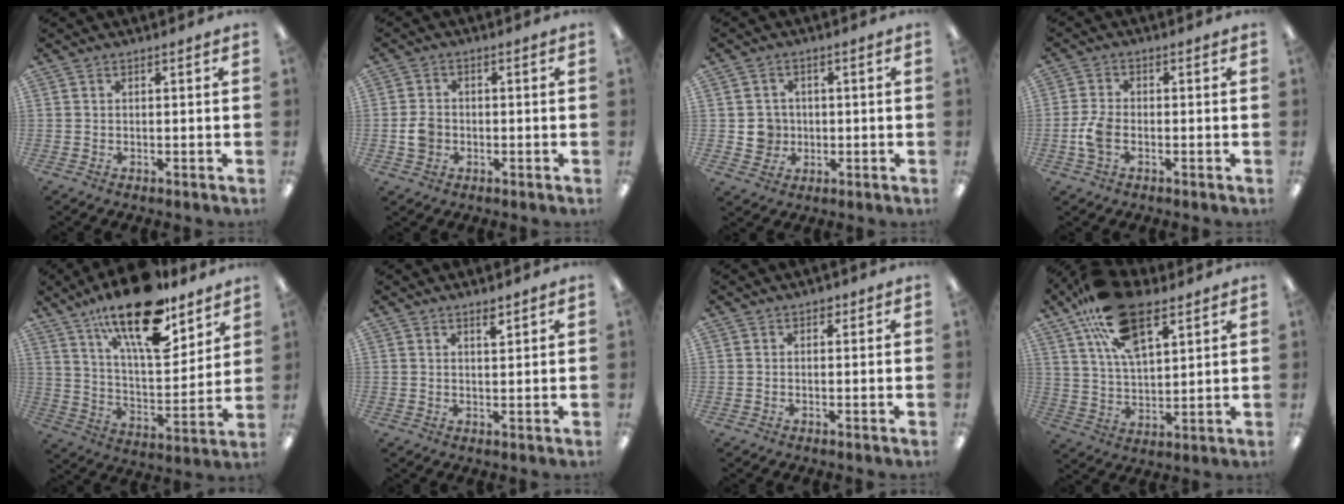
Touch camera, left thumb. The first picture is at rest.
{"total": 4.3, "force": [-0.9, 3.4, 2.4], "torque": [-0.046, 0.005, -0.017]}
{"total": 5.0, "force": [-0.2, 4.9, 1.0], "torque": [-0.013, 0.008, -0.004]}
{"total": 5.4, "force": [-1.4, 3.2, 4.1], "torque": [-0.086, 0.005, -0.026]}
{"total": 21.5, "force": [14.5, 7.8, 13.9], "torque": [-0.231, -0.082, 0.244]}
{"total": 2.4, "force": [1.9, 0.4, 1.4], "torque": [-0.023, -0.004, 0.033]}
{"total": 1.2, "force": [0.6, 0.9, 0.5], "torque": [-0.003, -0.001, 0.009]}
{"total": 19.1, "force": [11.1, 9.2, 12.6], "torque": [-0.223, -0.030, 0.195]}